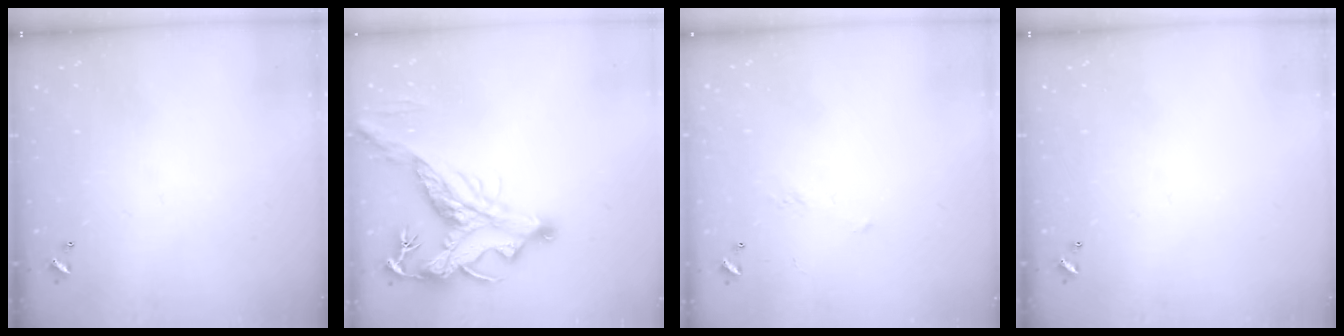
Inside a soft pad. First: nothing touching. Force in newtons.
{"total": 5.4, "press": 5.0, "slide": 1.9}
{"total": 4.8, "press": 4.7, "slide": 0.9}
{"total": 0.0}